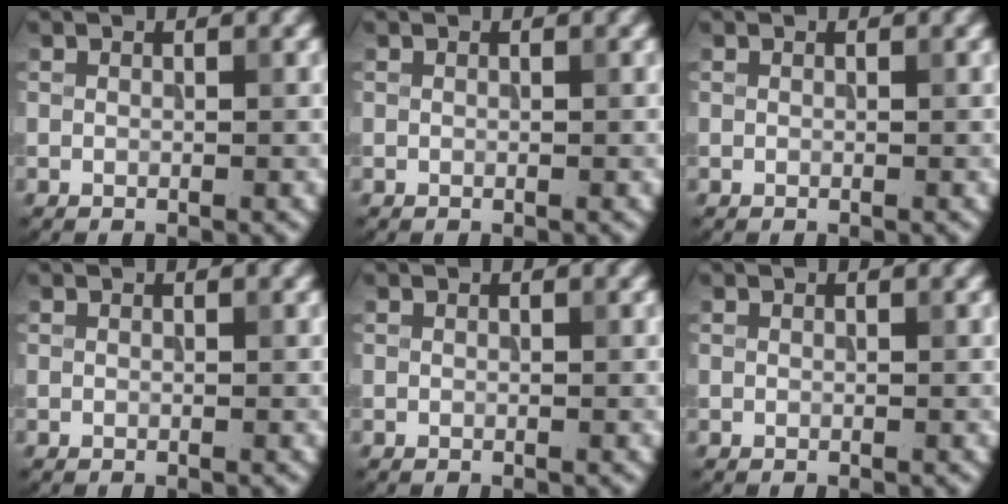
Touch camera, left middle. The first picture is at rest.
{"total": 0.0}
{"total": 0.0}
{"total": 0.0}
{"total": 0.0}
{"total": 0.0}